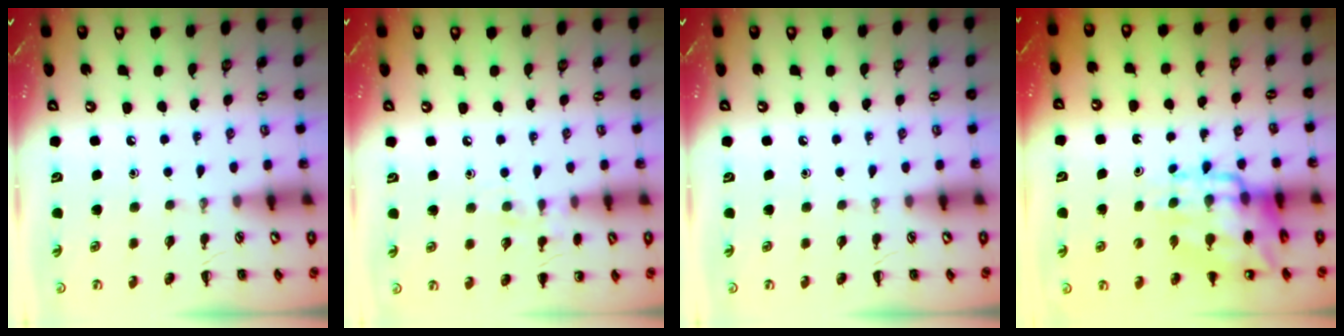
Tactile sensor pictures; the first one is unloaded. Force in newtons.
{"total": 7.1, "press": 6.8, "slide": 1.9}
{"total": 0.0}
{"total": 14.7, "press": 14.2, "slide": 3.8}